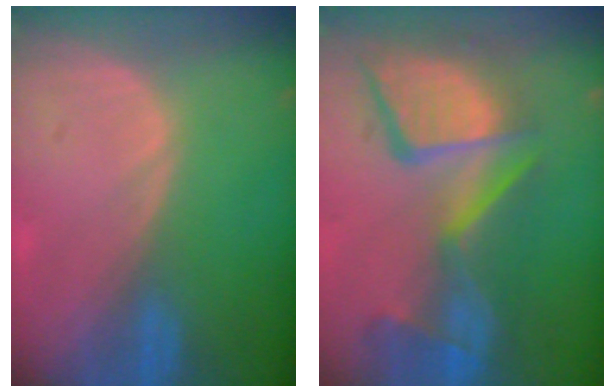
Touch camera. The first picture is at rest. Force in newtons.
{"total": 13.5, "press": 11.1, "slide": 7.7}